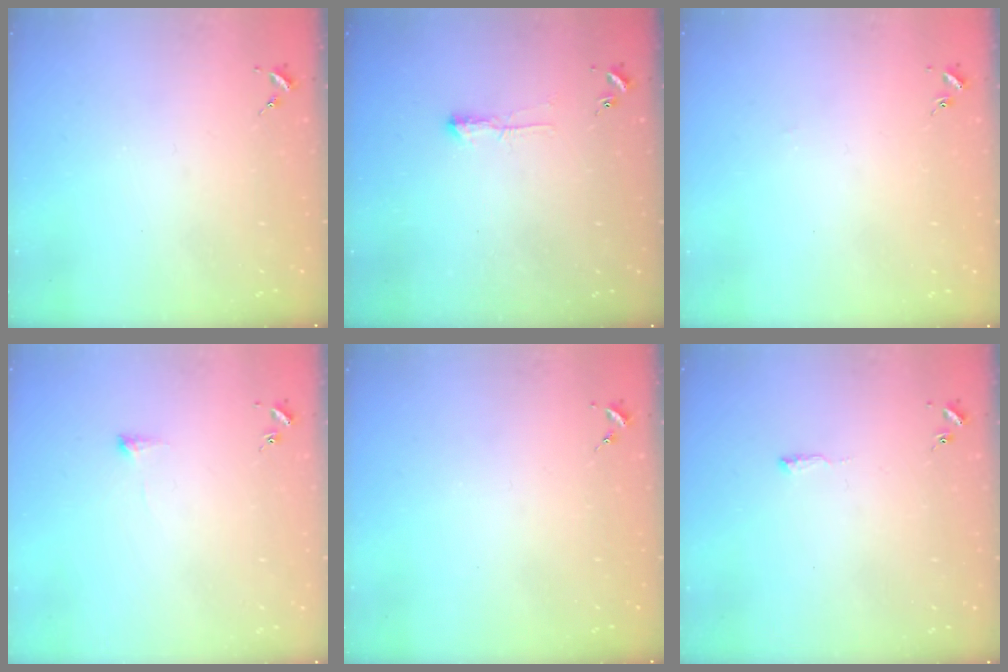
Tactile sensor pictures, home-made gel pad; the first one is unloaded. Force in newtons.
{"total": 3.9, "press": 3.8, "slide": 0.6}
{"total": 1.1, "press": 1.1, "slide": 0.2}
{"total": 6.1, "press": 6.1, "slide": 0.9}
{"total": 0.0}
{"total": 4.1, "press": 4.1, "slide": 0.5}